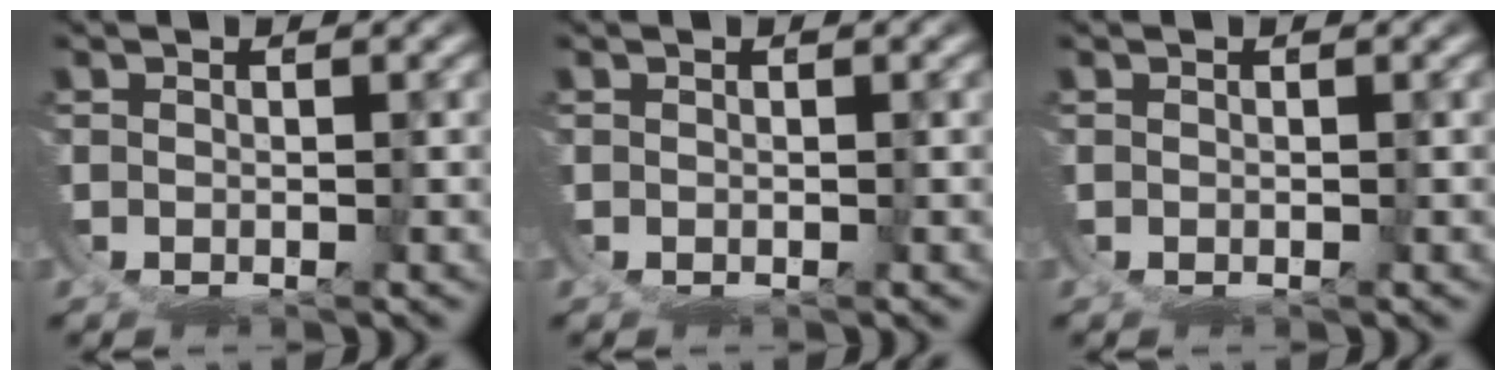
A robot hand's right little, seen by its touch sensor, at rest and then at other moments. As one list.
[{"total": 0.0}, {"total": 0.0}]